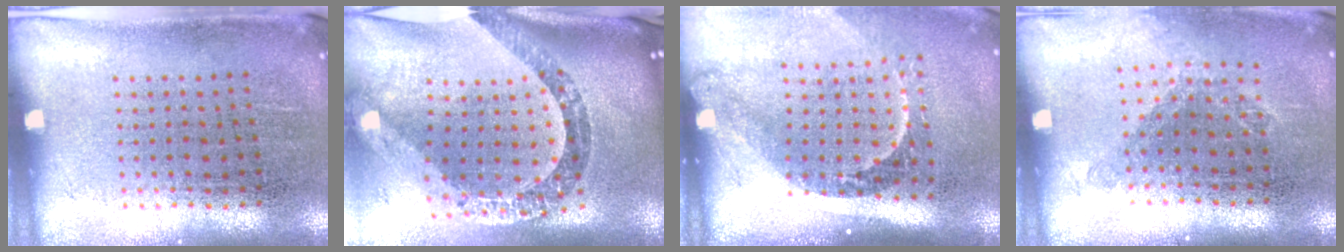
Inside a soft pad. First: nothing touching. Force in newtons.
{"total": 3.0, "press": 2.2, "slide": 2.0}
{"total": 2.2, "press": 1.5, "slide": 1.6}
{"total": 1.2, "press": 0.9, "slide": 0.7}